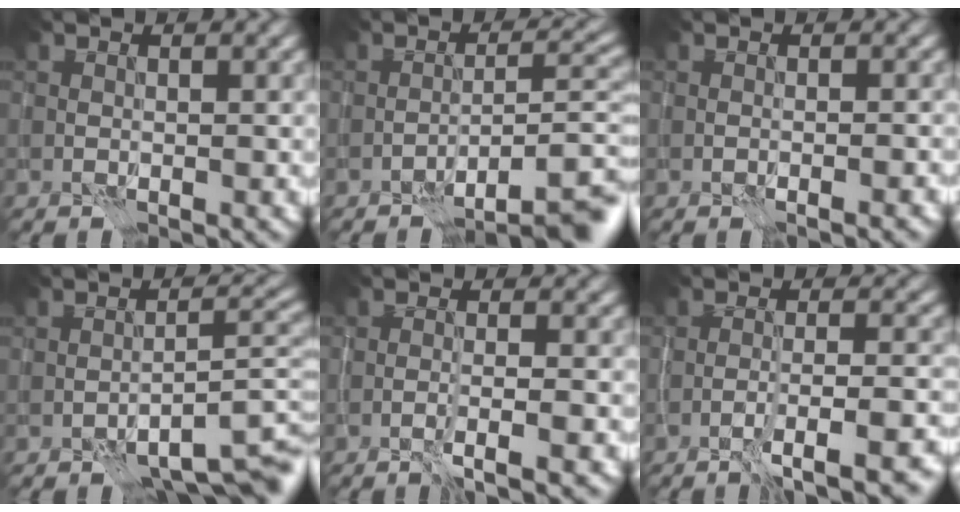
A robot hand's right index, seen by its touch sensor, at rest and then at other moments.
{"total": 8.2, "force": [-6.0, 1.5, 5.5], "torque": [-0.060, 0.012, -0.087]}
{"total": 1.4, "force": [-0.7, 0.2, 1.2], "torque": [-0.013, 0.003, -0.016]}
{"total": 6.5, "force": [-4.0, 1.8, 4.8], "torque": [-0.058, 0.006, -0.055]}
{"total": 2.6, "force": [-1.4, 0.2, 2.1], "torque": [-0.028, 0.008, -0.034]}
{"total": 5.8, "force": [-3.7, 0.9, 4.3], "torque": [-0.053, 0.011, -0.059]}